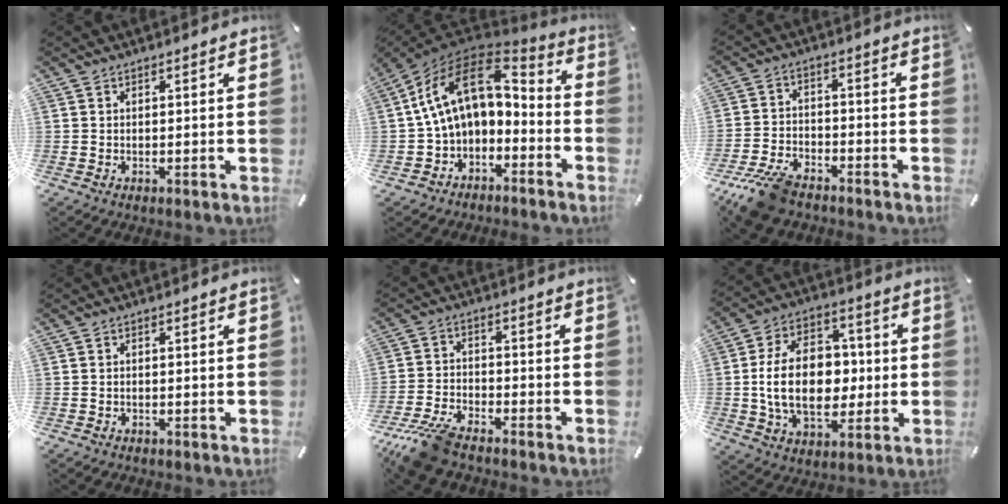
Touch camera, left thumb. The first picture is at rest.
{"total": 14.9, "force": [3.0, 9.7, 10.9], "torque": [-0.215, -0.014, 0.053]}
{"total": 9.9, "force": [-7.6, 4.1, 4.8], "torque": [-0.095, 0.035, -0.143]}
{"total": 1.0, "force": [-0.9, 0.5, 0.3], "torque": [-0.006, 0.002, -0.019]}
{"total": 9.8, "force": [-8.2, 2.9, 4.4], "torque": [-0.103, 0.028, -0.162]}
{"total": 18.4, "force": [-0.8, 12.6, 13.5], "torque": [-0.257, 0.005, -0.018]}